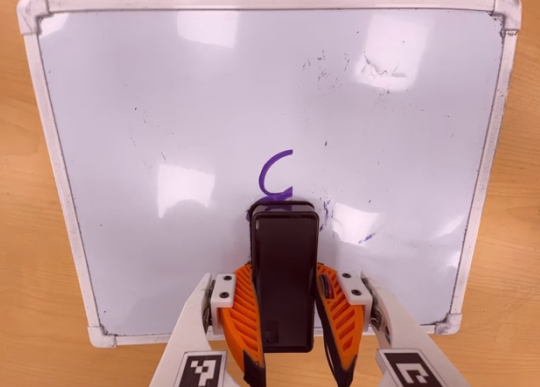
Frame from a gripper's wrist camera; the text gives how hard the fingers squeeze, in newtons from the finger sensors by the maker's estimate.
{"total": 9.5, "left": 7.5, "right": 11.6}